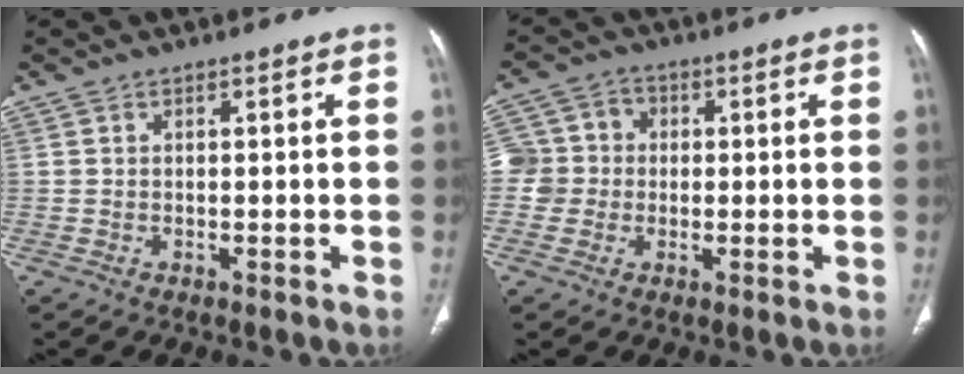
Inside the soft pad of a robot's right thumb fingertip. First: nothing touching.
{"total": 6.8, "force": [-0.2, 6.6, 1.6], "torque": [-0.002, 0.019, -0.013]}